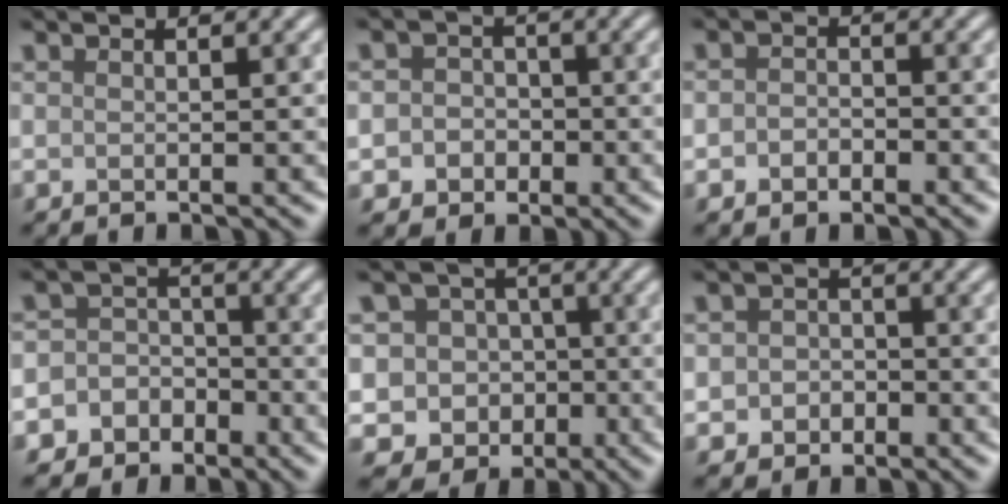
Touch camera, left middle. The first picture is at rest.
{"total": 3.1, "force": [-0.7, 2.8, 1.0], "torque": [0.009, -0.003, -0.026]}
{"total": 1.7, "force": [-0.7, 1.3, 1.0], "torque": [-0.019, 0.000, -0.017]}
{"total": 6.2, "force": [-3.2, 5.3, 0.4], "torque": [0.011, 0.003, -0.072]}
{"total": 6.3, "force": [-1.5, 5.9, 1.6], "torque": [-0.007, 0.017, -0.056]}
{"total": 2.5, "force": [-0.6, 2.2, 0.9], "torque": [-0.005, -0.003, -0.019]}